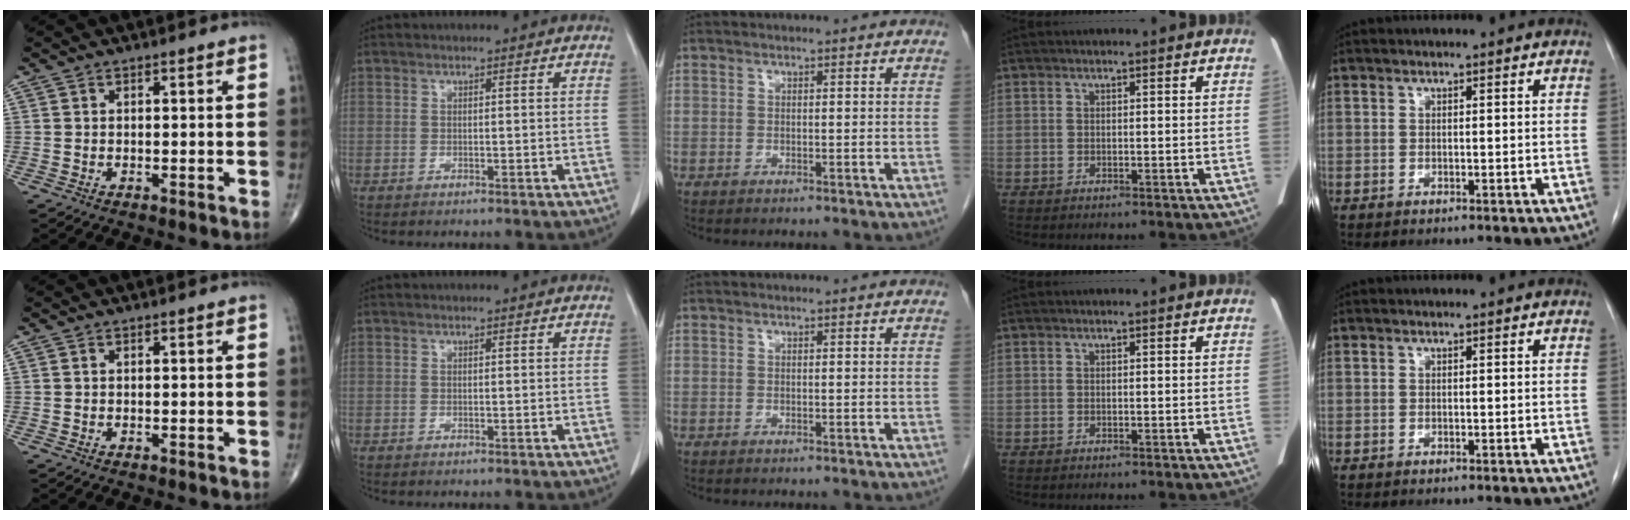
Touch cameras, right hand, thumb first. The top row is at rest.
{}